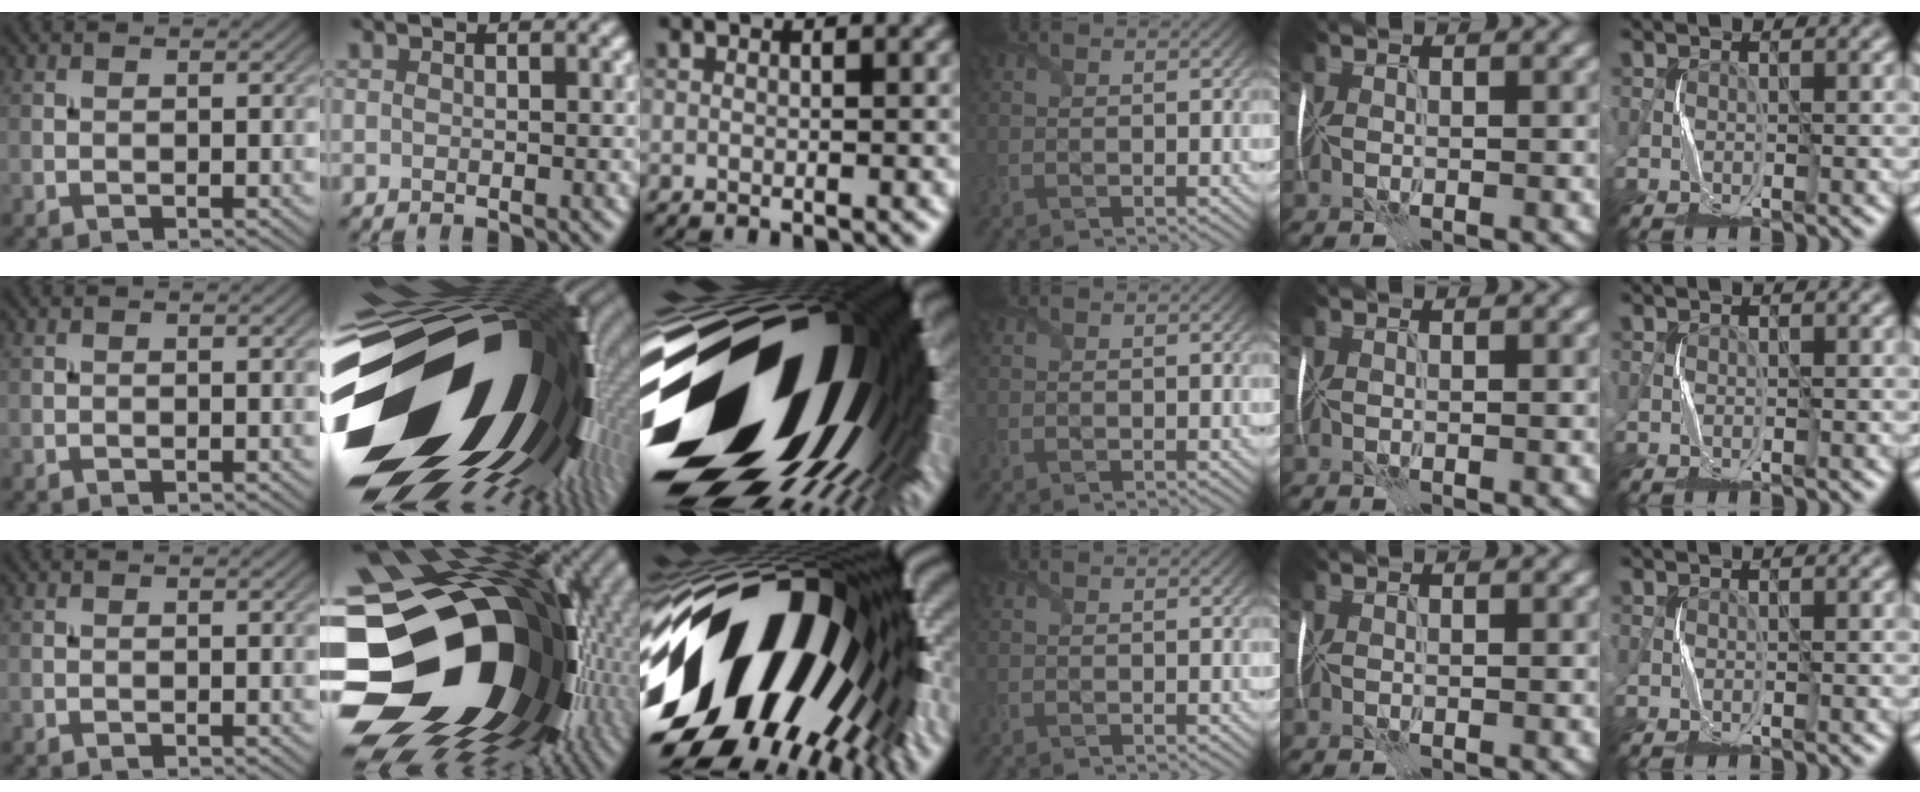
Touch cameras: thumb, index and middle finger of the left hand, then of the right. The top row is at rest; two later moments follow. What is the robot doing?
{"motion": "fold", "object": "shipping label"}